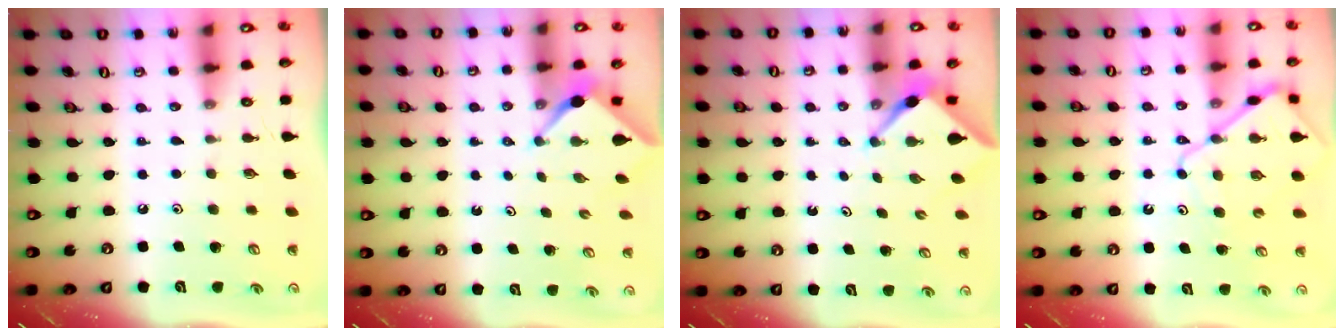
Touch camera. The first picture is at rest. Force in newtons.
{"total": 2.5, "press": 2.5, "slide": 0.3}
{"total": 3.2, "press": 3.2, "slide": 0.3}
{"total": 11.5, "press": 11.4, "slide": 1.3}